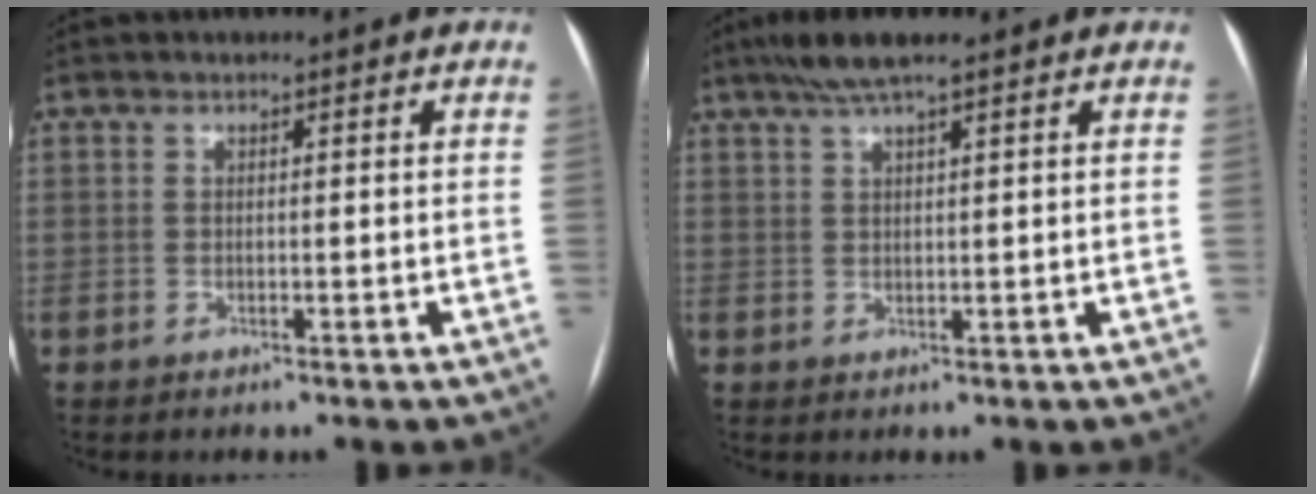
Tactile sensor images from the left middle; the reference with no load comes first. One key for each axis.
{"total": 5.3, "fx": 3.9, "fy": 0.4, "fz": 3.5, "tx": -0.069, "ty": 0.023, "tz": 0.070}